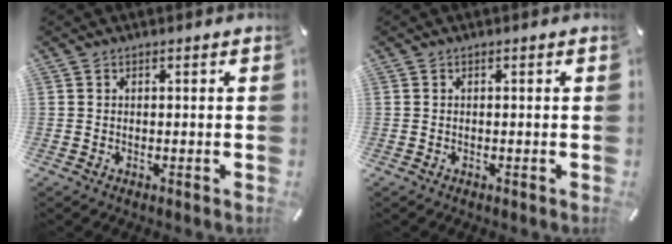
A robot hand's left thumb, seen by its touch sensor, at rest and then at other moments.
{"total": 0.0}